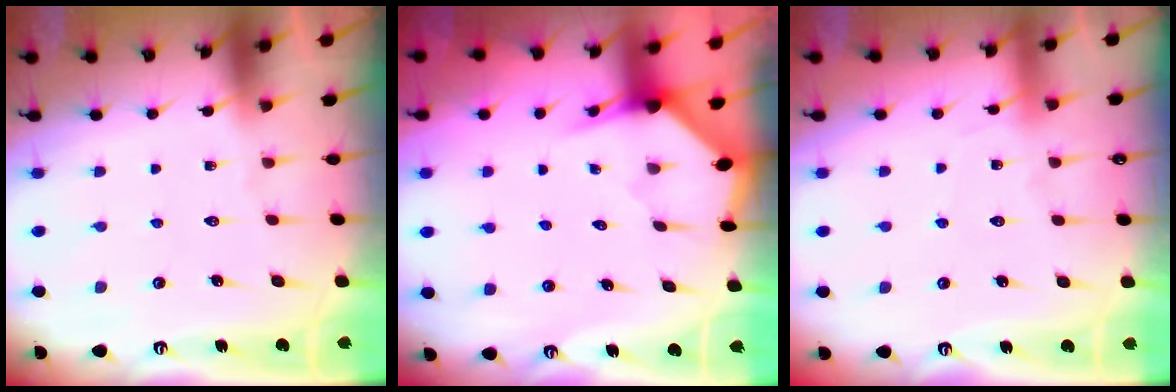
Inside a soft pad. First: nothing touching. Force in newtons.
{"total": 3.2, "press": 3.2, "slide": 0.1}
{"total": 4.3, "press": 4.3, "slide": 0.6}